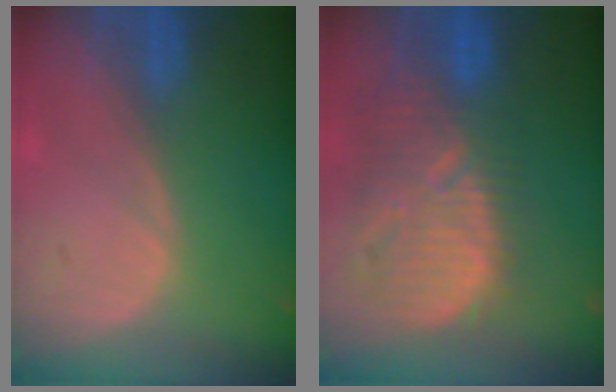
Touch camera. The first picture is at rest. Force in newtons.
{"total": 12.6, "press": 11.2, "slide": 5.8}